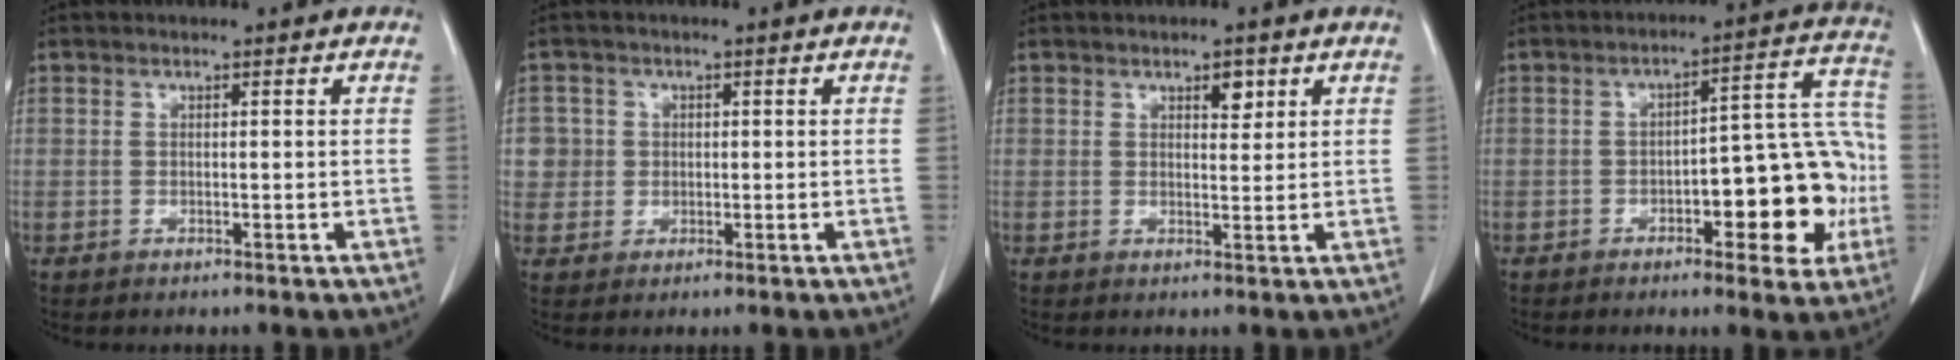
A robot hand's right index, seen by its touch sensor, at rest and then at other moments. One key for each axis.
{"total": 3.8, "fx": 0.6, "fy": 3.8, "fz": -0.1, "tx": 0.020, "ty": 0.007, "tz": 0.011}
{"total": 2.4, "fx": 1.4, "fy": 1.0, "fz": 1.7, "tx": -0.023, "ty": -0.004, "tz": 0.021}
{"total": 14.5, "fx": -3.7, "fy": 5.1, "fz": 13.0, "tx": -0.151, "ty": 0.042, "tz": -0.046}